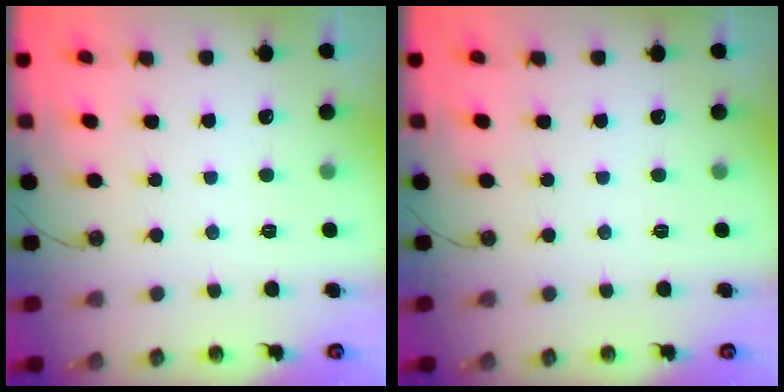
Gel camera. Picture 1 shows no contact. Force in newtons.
{"total": 0.0}